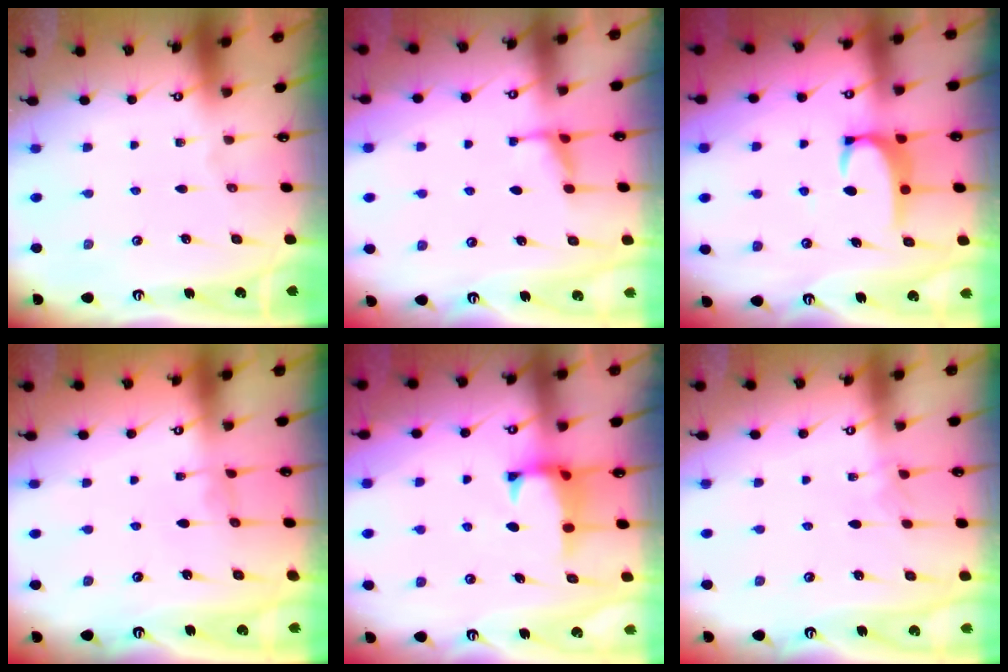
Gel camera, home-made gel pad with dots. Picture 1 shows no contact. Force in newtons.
{"total": 4.1, "press": 4.1, "slide": 0.1}
{"total": 3.2, "press": 3.2, "slide": 0.3}
{"total": 1.4, "press": 1.4, "slide": 0.5}
{"total": 0.8, "press": 0.1, "slide": 0.8}
{"total": 1.1, "press": 1.0, "slide": 0.4}